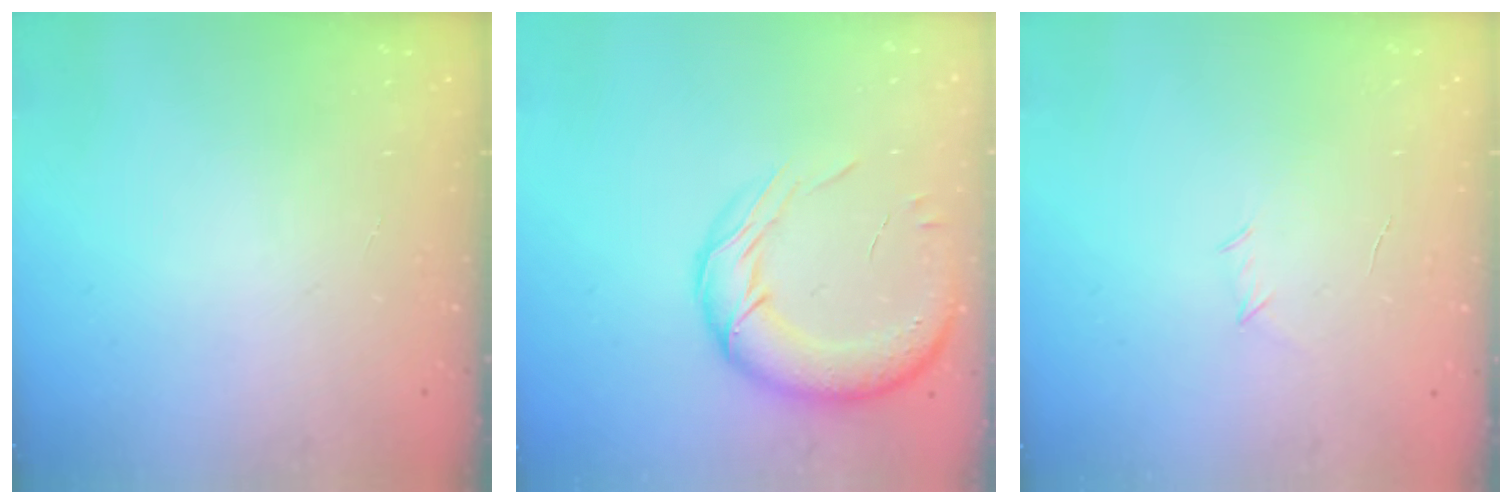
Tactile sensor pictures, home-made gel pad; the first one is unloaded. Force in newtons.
{"total": 16.4, "press": 15.8, "slide": 4.5}
{"total": 3.2, "press": 3.1, "slide": 0.8}